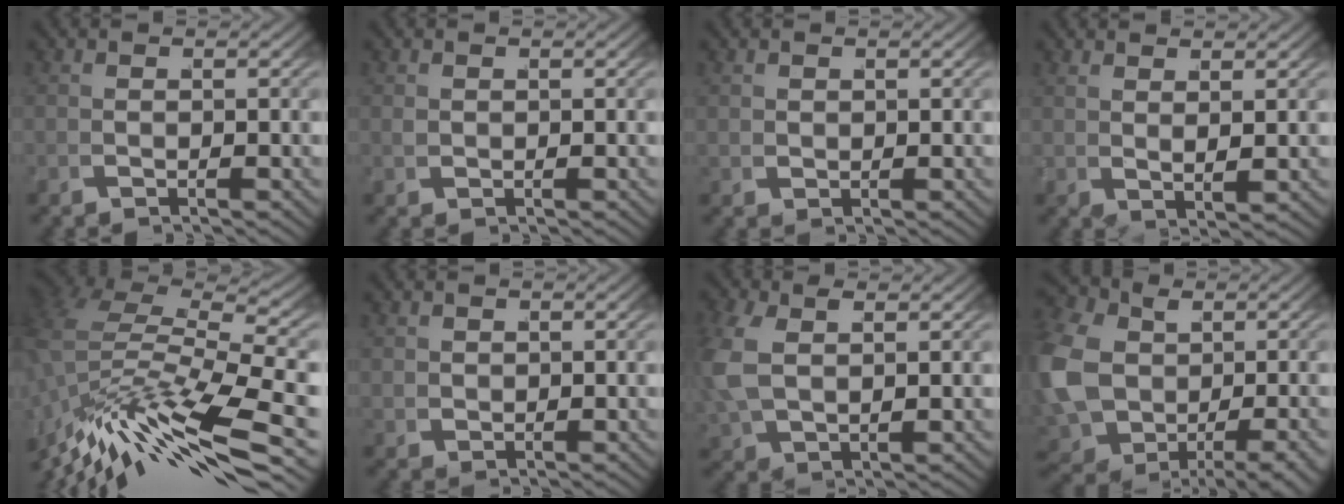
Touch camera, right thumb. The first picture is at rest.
{"total": 0.6, "force": [0.6, 0.3, 0.1], "torque": [-0.010, -0.008, 0.017]}
{"total": 1.0, "force": [0.8, 0.5, 0.2], "torque": [-0.008, -0.010, 0.024]}
{"total": 2.2, "force": [1.9, -0.5, 0.9], "torque": [-0.019, -0.005, 0.049]}
{"total": 10.4, "force": [-1.1, 6.0, 8.4], "torque": [-0.193, -0.029, 0.005]}
{"total": 1.3, "force": [0.9, 0.9, 0.3], "torque": [-0.010, -0.010, 0.026]}
{"total": 3.5, "force": [1.6, 1.9, 2.5], "torque": [-0.081, -0.008, 0.049]}
{"total": 9.5, "force": [-0.2, 7.1, 6.2], "torque": [-0.174, -0.055, 0.037]}